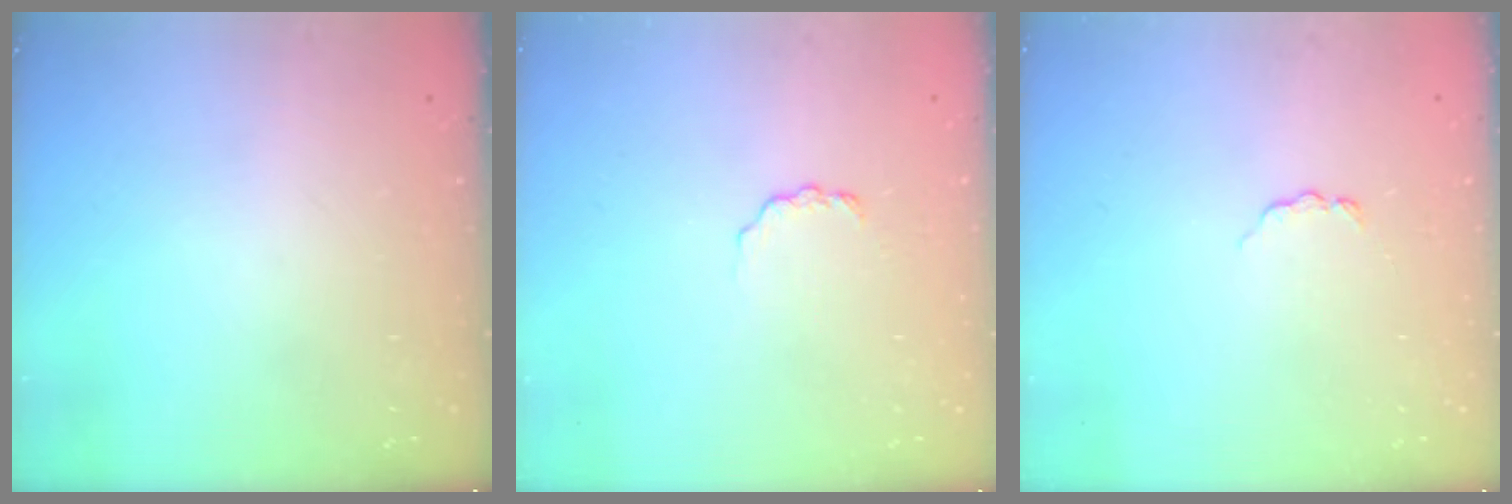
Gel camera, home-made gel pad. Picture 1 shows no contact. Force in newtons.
{"total": 2.6, "press": 2.6, "slide": 0.3}
{"total": 2.9, "press": 2.9, "slide": 0.4}